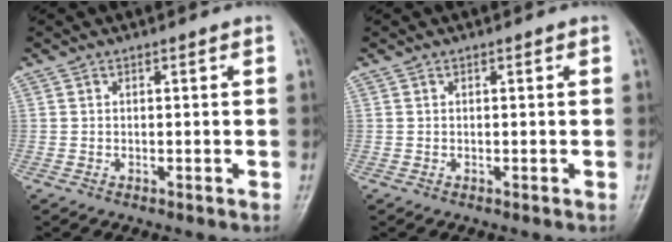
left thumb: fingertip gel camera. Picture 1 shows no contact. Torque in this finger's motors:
{"motor_torque": [-0.05, 0.06, -0.15, 0.01, 0.00]}